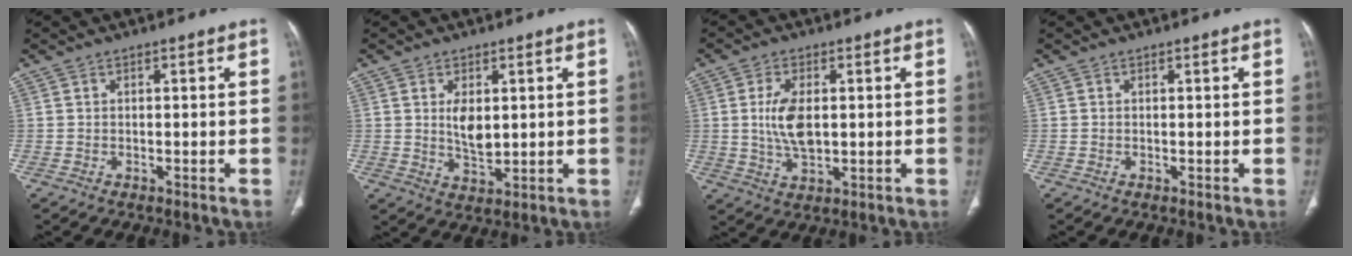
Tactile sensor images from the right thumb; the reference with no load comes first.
{"total": 5.6, "force": [1.2, 3.0, 4.6], "torque": [-0.072, -0.015, 0.027]}
{"total": 7.7, "force": [0.7, 4.1, 6.5], "torque": [-0.129, -0.005, 0.016]}
{"total": 0.0}